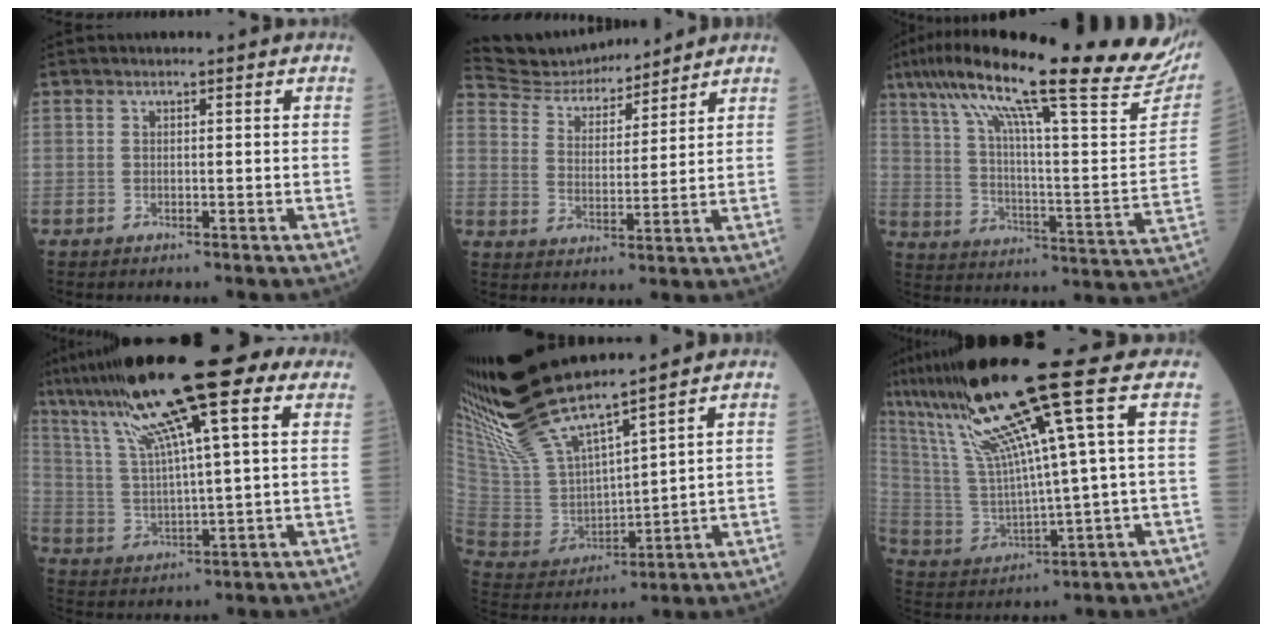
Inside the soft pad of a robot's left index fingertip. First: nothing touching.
{"total": 11.2, "force": [10.8, 2.0, 2.2], "torque": [-0.046, 0.015, 0.193]}
{"total": 32.2, "force": [24.9, 3.2, 20.2], "torque": [-0.286, -0.015, 0.336]}
{"total": 19.3, "force": [11.0, 2.1, 15.7], "torque": [-0.277, 0.038, 0.183]}
{"total": 14.7, "force": [13.0, 0.3, 6.8], "torque": [-0.150, -0.005, 0.271]}
{"total": 17.1, "force": [9.1, -1.4, 14.4], "torque": [-0.264, 0.015, 0.163]}